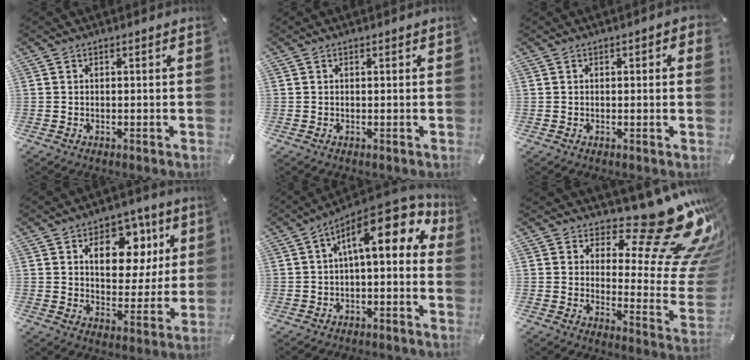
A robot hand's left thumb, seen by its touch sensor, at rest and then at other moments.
{"total": 0.0}
{"total": 1.1, "force": [0.2, 0.5, 0.9], "torque": [-0.010, 0.001, 0.001]}
{"total": 14.6, "force": [5.9, 9.7, 9.1], "torque": [-0.120, -0.018, 0.097]}
{"total": 14.2, "force": [5.1, 6.2, 11.7], "torque": [-0.184, -0.029, 0.087]}
{"total": 22.2, "force": [16.2, 6.6, 13.5], "torque": [-0.165, -0.135, 0.257]}